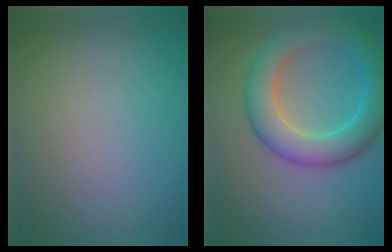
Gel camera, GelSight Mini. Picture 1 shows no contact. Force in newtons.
{"total": 6.8, "press": 6.8, "slide": 0.0}